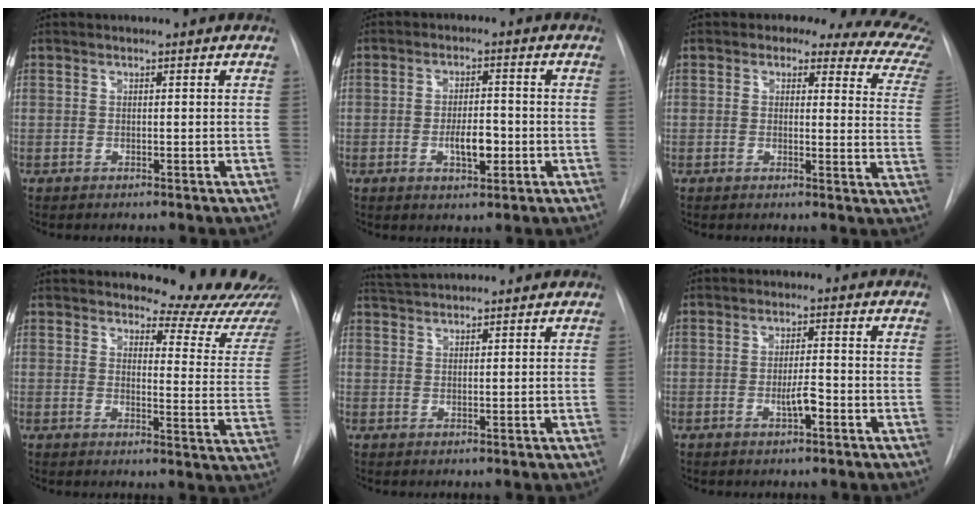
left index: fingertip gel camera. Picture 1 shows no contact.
{"total": 5.0, "force": [-1.4, 2.0, 4.4], "torque": [-0.070, 0.000, -0.019]}
{"total": 12.9, "force": [10.0, 4.6, 6.8], "torque": [-0.050, -0.015, 0.080]}
{"total": 12.9, "force": [12.7, 0.9, 2.1], "torque": [-0.006, -0.103, 0.128]}
{"total": 6.2, "force": [6.0, 0.1, 1.6], "torque": [-0.032, 0.037, 0.097]}
{"total": 3.0, "force": [-1.2, 0.6, 2.6], "torque": [-0.044, 0.001, -0.020]}